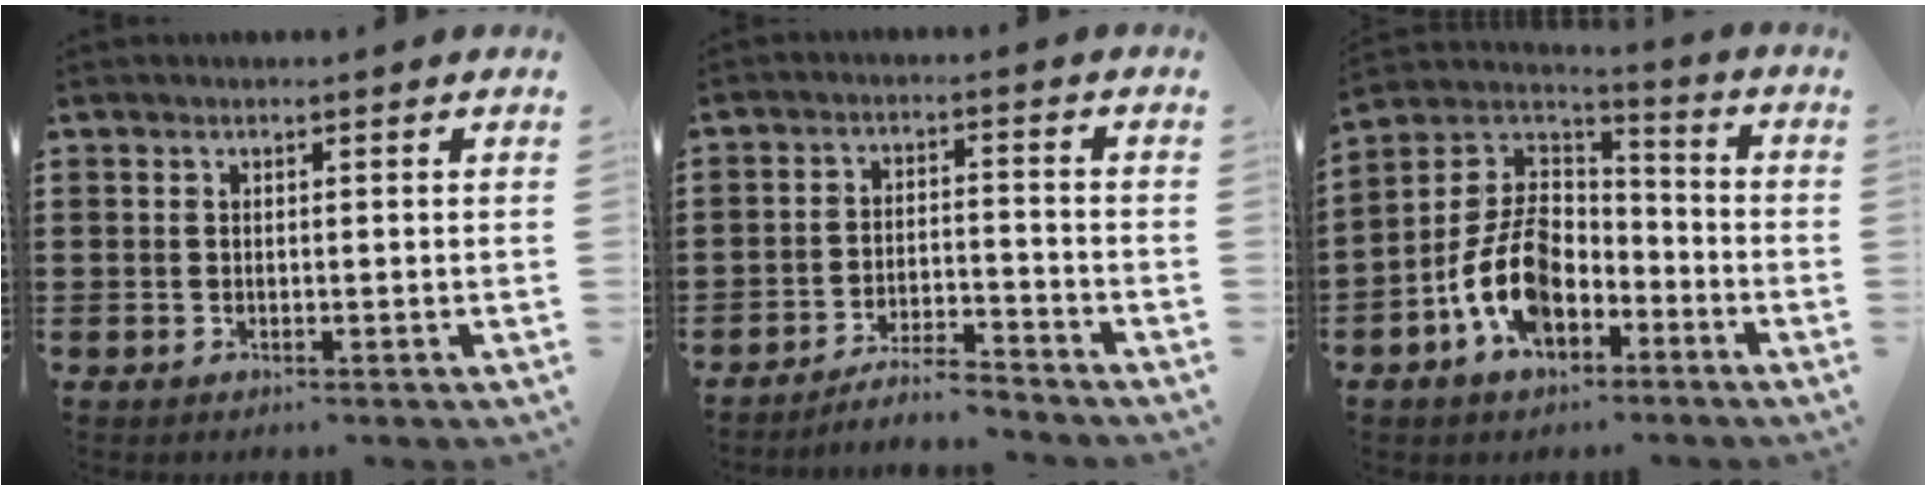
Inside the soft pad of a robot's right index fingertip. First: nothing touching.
{"total": 4.6, "force": [-4.4, 0.2, 1.3], "torque": [-0.031, 0.001, -0.090]}
{"total": 11.8, "force": [-4.5, 7.4, 8.1], "torque": [-0.194, 0.009, -0.090]}